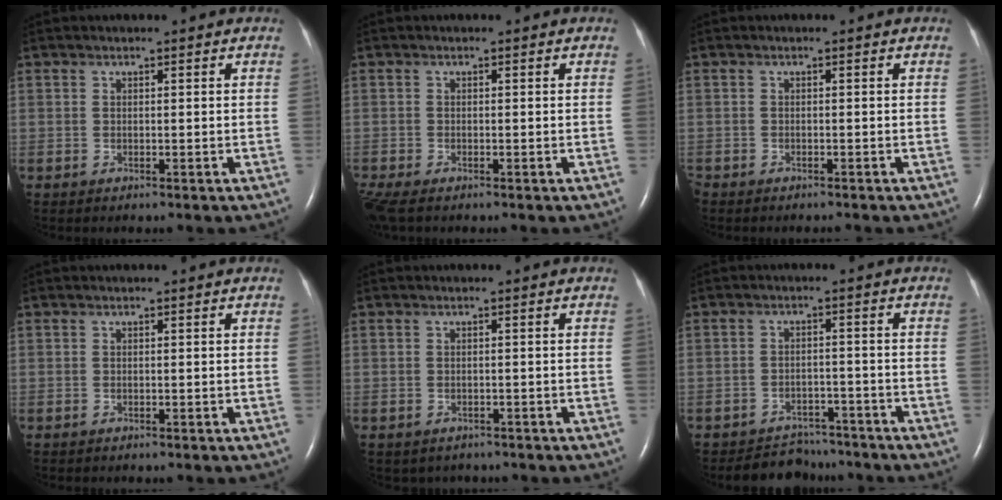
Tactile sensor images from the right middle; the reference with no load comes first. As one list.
[{"total": 3.5, "force": [-2.7, 1.1, 1.9], "torque": [-0.048, -0.013, -0.049]}, {"total": 1.3, "force": [-1.3, 0.2, 0.2], "torque": [-0.004, -0.004, -0.020]}, {"total": 0.0}, {"total": 2.6, "force": [-2.1, 1.6, 0.2], "torque": [-0.007, 0.007, -0.024]}, {"total": 5.9, "force": [-5.4, 2.3, -0.6], "torque": [0.010, 0.012, -0.079]}]